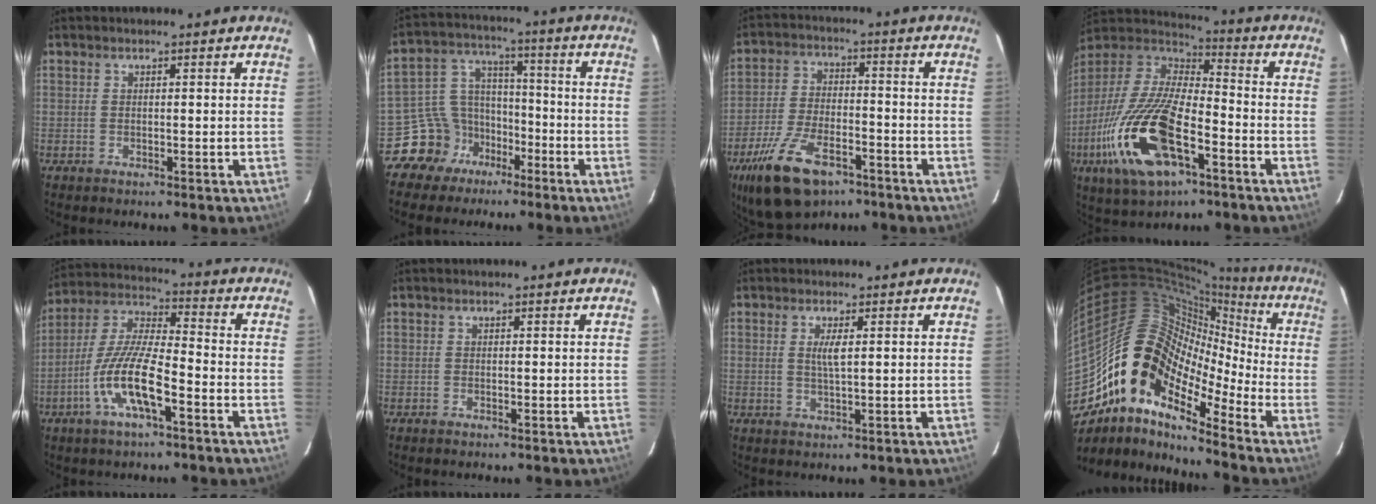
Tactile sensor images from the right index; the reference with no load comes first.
{"total": 9.9, "force": [-6.6, 7.3, 1.0], "torque": [-0.032, 0.053, -0.115]}
{"total": 15.7, "force": [-9.8, 7.3, 9.9], "torque": [-0.215, -0.022, -0.175]}
{"total": 23.4, "force": [-10.0, 9.3, 19.0], "torque": [-0.397, -0.043, -0.189]}
{"total": 12.5, "force": [-5.5, 2.6, 10.9], "torque": [-0.228, -0.003, -0.108]}
{"total": 0.0}
{"total": 2.6, "force": [0.6, 0.3, 2.5], "torque": [-0.047, -0.002, 0.011]}
{"total": 15.7, "force": [-8.8, 8.8, 9.6], "torque": [-0.157, 0.015, -0.191]}